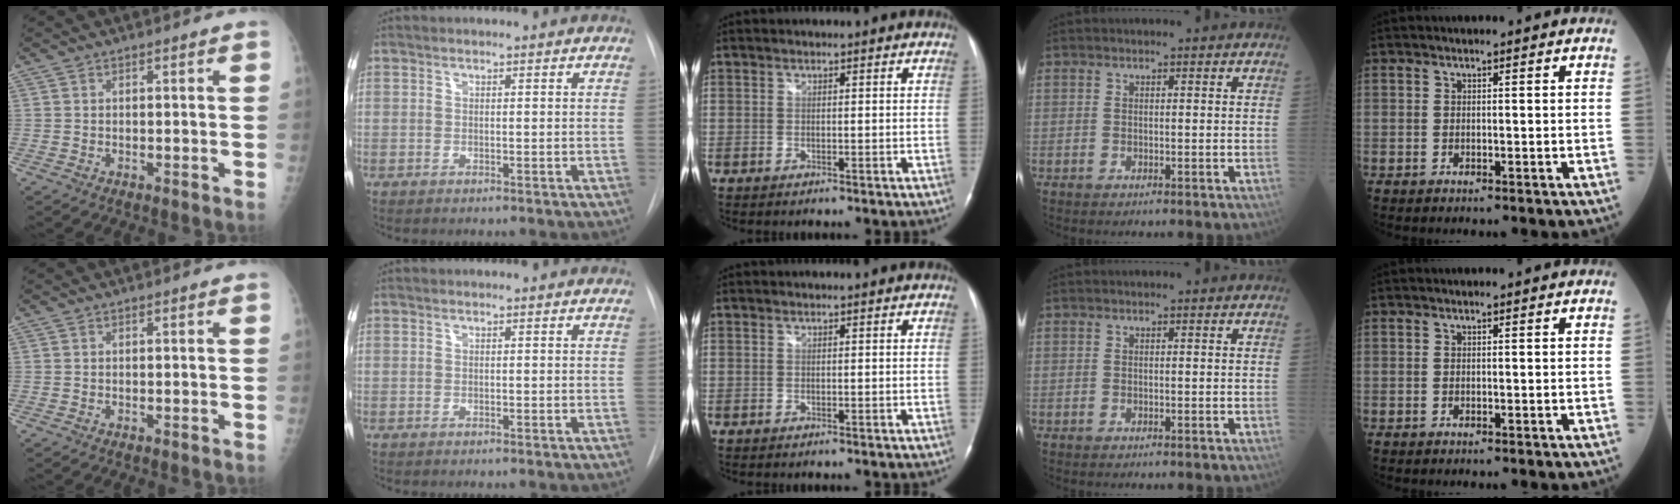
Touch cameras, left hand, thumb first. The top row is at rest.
{}